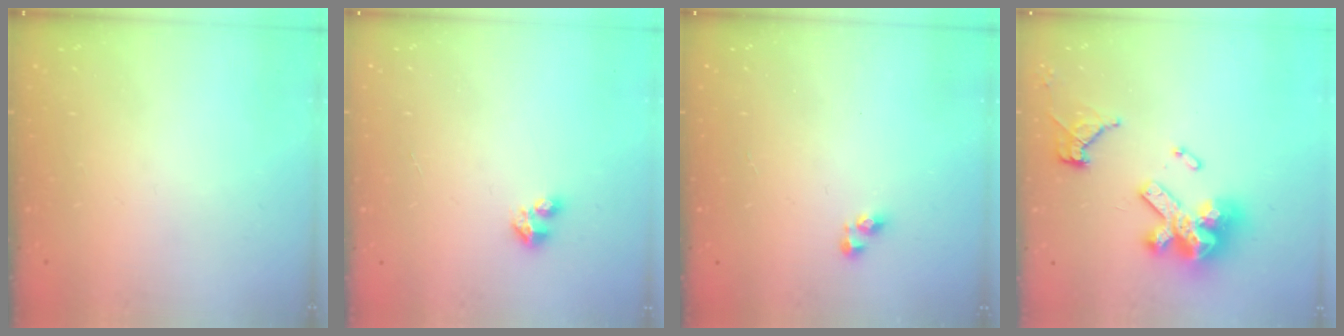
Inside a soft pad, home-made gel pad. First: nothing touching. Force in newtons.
{"total": 2.4, "press": 2.4, "slide": 0.3}
{"total": 3.3, "press": 3.3, "slide": 0.4}
{"total": 14.5, "press": 13.9, "slide": 4.0}